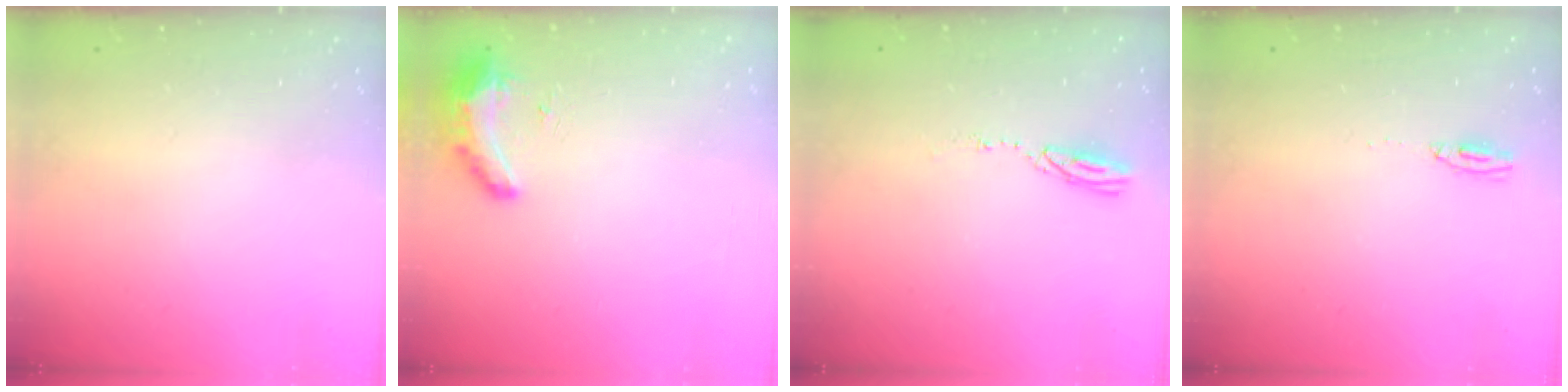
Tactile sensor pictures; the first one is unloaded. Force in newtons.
{"total": 16.1, "press": 10.6, "slide": 12.1}
{"total": 3.8, "press": 3.8, "slide": 0.2}
{"total": 4.8, "press": 2.7, "slide": 4.0}